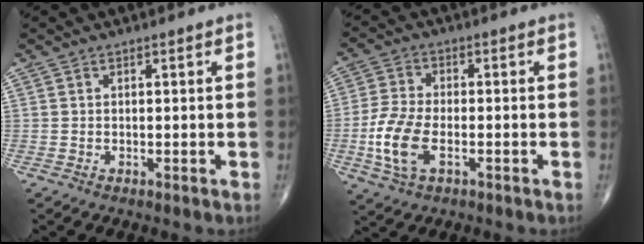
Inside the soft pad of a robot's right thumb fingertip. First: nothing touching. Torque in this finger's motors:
{"motor_torque": [0.26, 0.10, 0.74, -0.21, 0.29]}